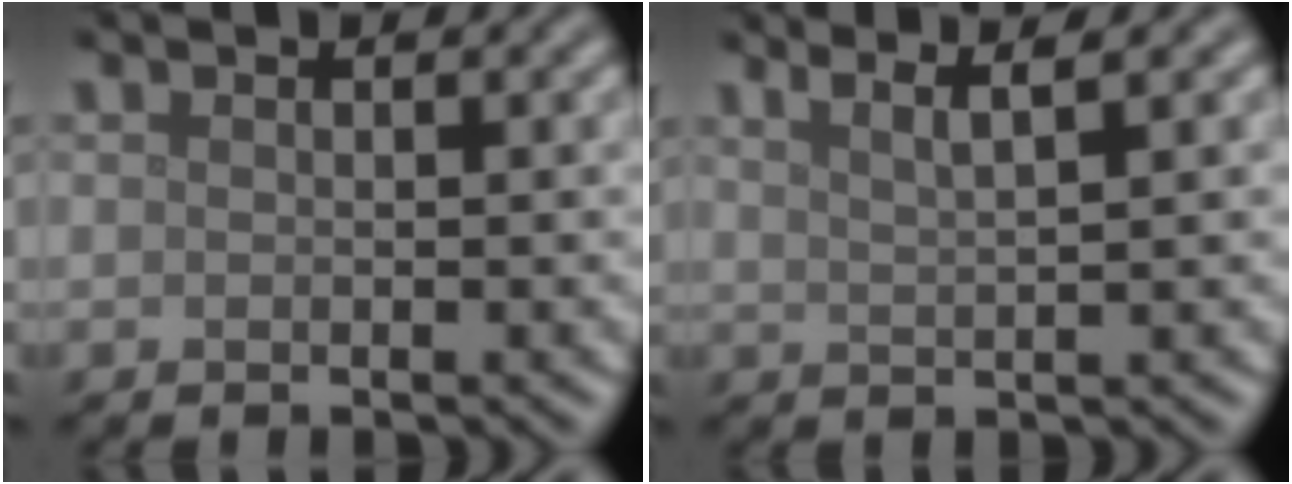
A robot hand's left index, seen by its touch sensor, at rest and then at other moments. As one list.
[{"total": 3.8, "force": [2.6, 1.2, 2.5], "torque": [-0.016, 0.020, 0.014]}]